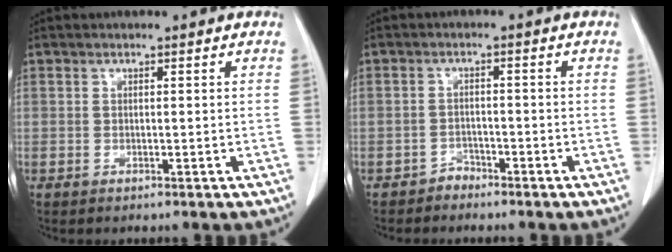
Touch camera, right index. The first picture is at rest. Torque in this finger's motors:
{"motor_torque": [-0.01, 0.02, -0.04, -0.01]}